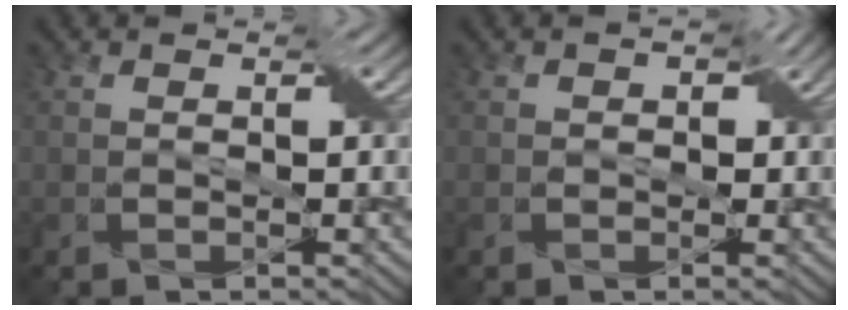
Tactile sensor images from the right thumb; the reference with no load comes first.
{"total": 1.5, "force": [0.1, 1.3, 0.9], "torque": [-0.011, -0.003, 0.000]}